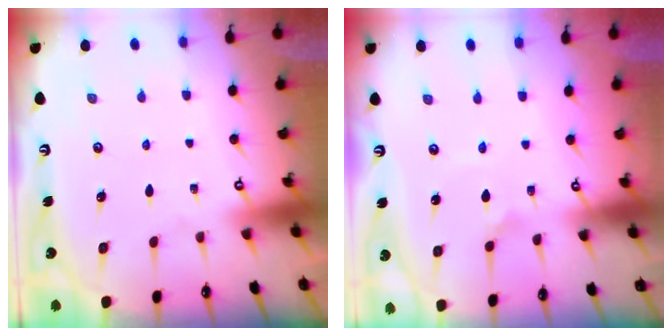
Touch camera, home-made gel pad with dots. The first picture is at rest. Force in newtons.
{"total": 3.0, "press": 3.0, "slide": 0.1}